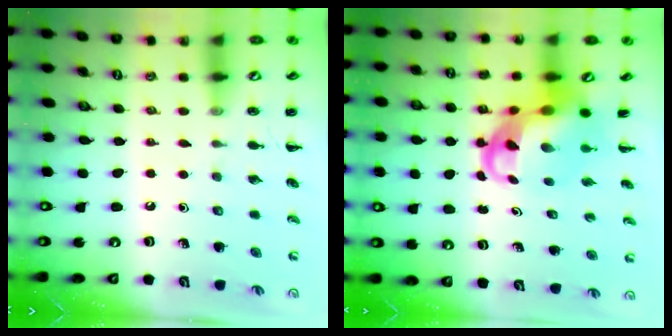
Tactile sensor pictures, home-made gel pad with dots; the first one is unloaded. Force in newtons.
{"total": 6.4, "press": 6.2, "slide": 1.4}